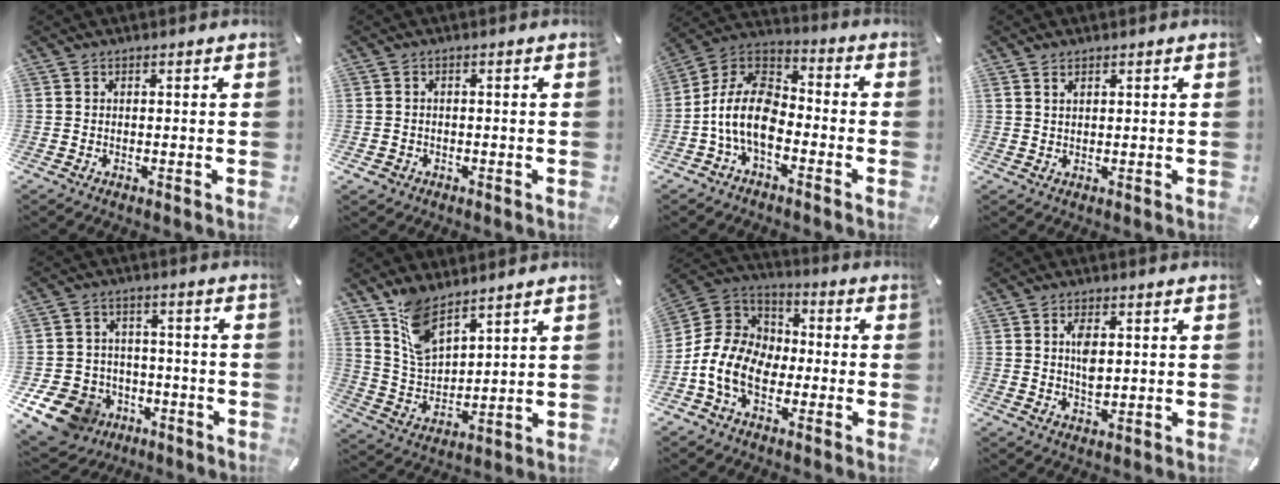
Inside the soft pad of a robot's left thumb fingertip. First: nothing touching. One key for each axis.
{"total": 1.6, "fx": -0.6, "fy": 1.4, "fz": 0.4, "tx": -0.008, "ty": 0.006, "tz": -0.017}
{"total": 13.4, "fx": -6.2, "fy": 7.7, "fz": 9.1, "tx": -0.197, "ty": 0.021, "tz": -0.122}
{"total": 1.5, "fx": 0.9, "fy": 0.7, "fz": 0.9, "tx": -0.020, "ty": 0.000, "tz": 0.017}
{"total": 11.7, "fx": -5.7, "fy": 9.3, "fz": 4.2, "tx": -0.097, "ty": 0.036, "tz": -0.098}
{"total": 9.9, "fx": 7.6, "fy": 4.4, "fz": 4.7, "tx": -0.115, "ty": -0.033, "tz": 0.148}
{"total": 12.6, "fx": -5.1, "fy": 9.3, "fz": 6.8, "tx": -0.163, "ty": 0.021, "tz": -0.097}
{"total": 4.8, "fx": 0.9, "fy": 2.4, "fz": 4.0, "tx": -0.077, "ty": -0.002, "tz": 0.008}